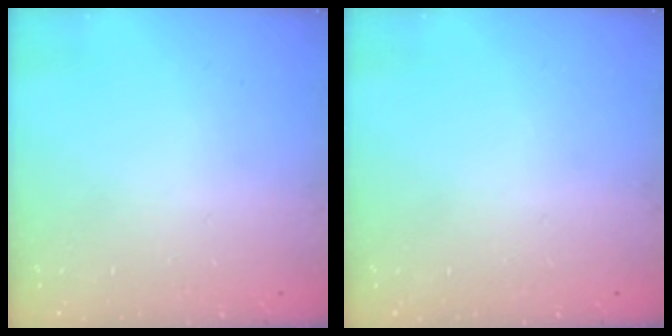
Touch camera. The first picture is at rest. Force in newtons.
{"total": 0.0}